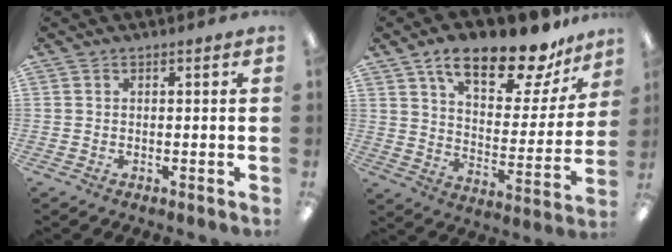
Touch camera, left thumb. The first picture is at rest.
{"total": 19.1, "force": [14.4, 6.5, 10.8], "torque": [-0.171, -0.086, 0.241]}